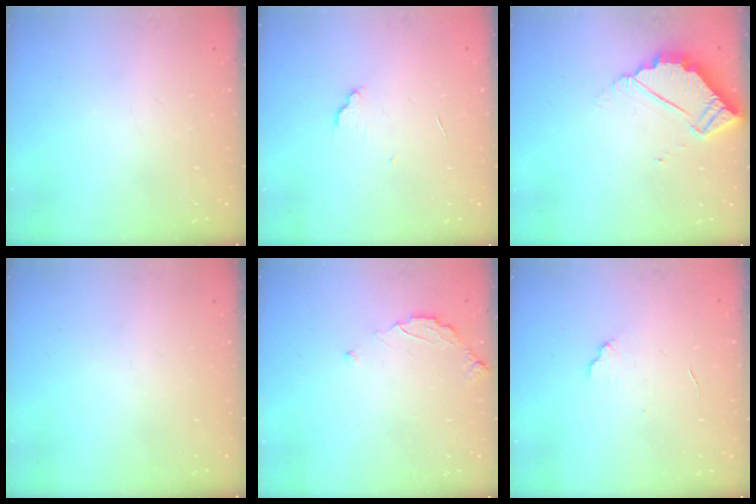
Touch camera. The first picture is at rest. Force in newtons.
{"total": 5.2, "press": 5.1, "slide": 0.4}
{"total": 4.1, "press": 4.1, "slide": 0.2}
{"total": 0.0}
{"total": 2.9, "press": 2.9, "slide": 0.3}
{"total": 5.4, "press": 5.4, "slide": 0.5}